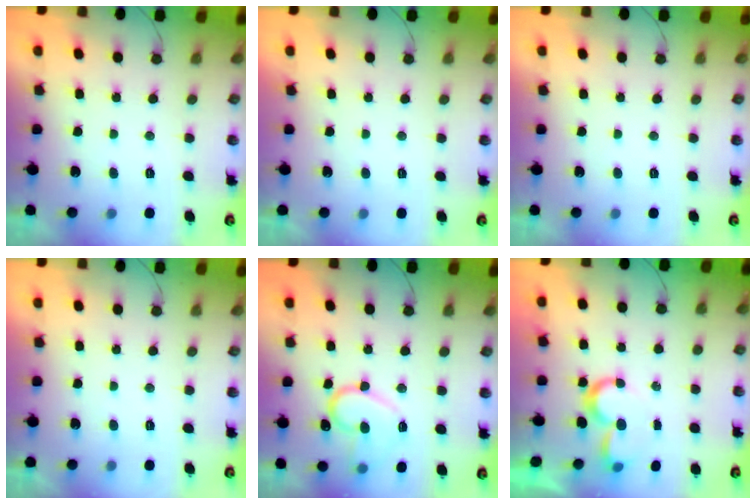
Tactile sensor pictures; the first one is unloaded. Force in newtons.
{"total": 1.8, "press": 1.8, "slide": 0.0}
{"total": 1.8, "press": 1.8, "slide": 0.1}
{"total": 1.8, "press": 1.8, "slide": 0.0}
{"total": 14.8, "press": 14.8, "slide": 1.4}
{"total": 7.2, "press": 7.1, "slide": 0.7}